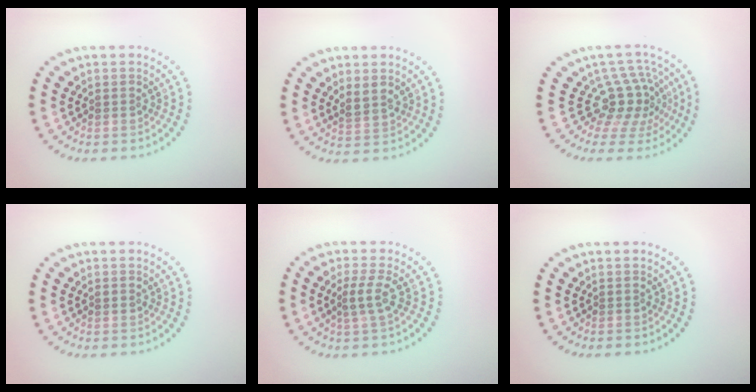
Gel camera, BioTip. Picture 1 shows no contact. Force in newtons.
{"total": 1.8, "press": 1.6, "slide": 0.9}
{"total": 4.1, "press": 2.8, "slide": 2.9}
{"total": 0.6, "press": 0.6, "slide": 0.2}
{"total": 1.8, "press": 1.4, "slide": 1.0}
{"total": 0.0}